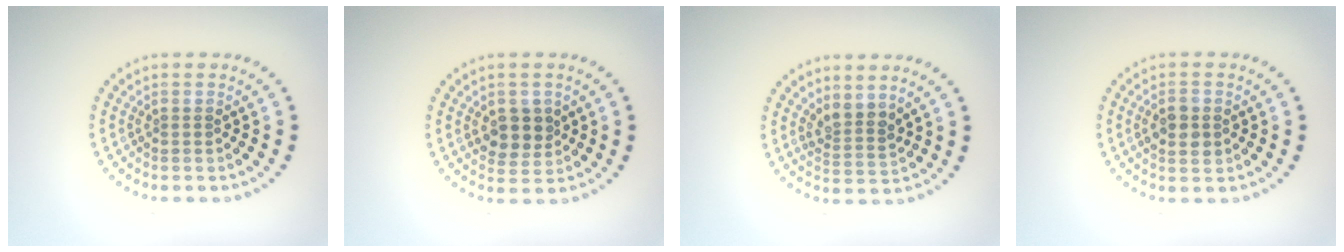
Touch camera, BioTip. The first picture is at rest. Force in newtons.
{"total": 2.8, "press": 2.6, "slide": 0.8}
{"total": 2.5, "press": 1.9, "slide": 1.6}
{"total": 2.5, "press": 2.5, "slide": 0.1}